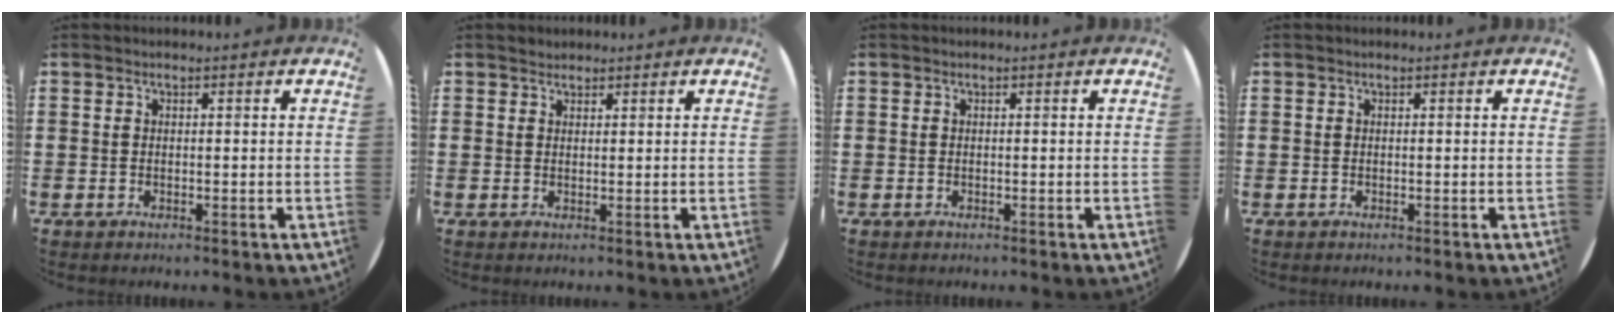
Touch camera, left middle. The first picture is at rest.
{"total": 1.0, "force": [1.0, 0.3, -0.1], "torque": [0.008, -0.001, 0.017]}
{"total": 0.0}
{"total": 0.0}